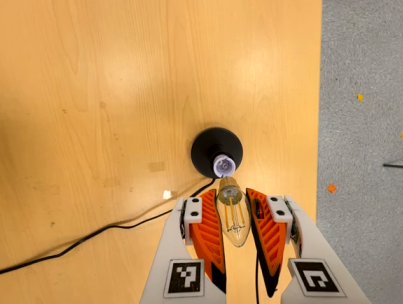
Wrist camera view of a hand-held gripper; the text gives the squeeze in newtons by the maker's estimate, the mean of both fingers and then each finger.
{"total": 20.1, "left": 22.8, "right": 17.4}